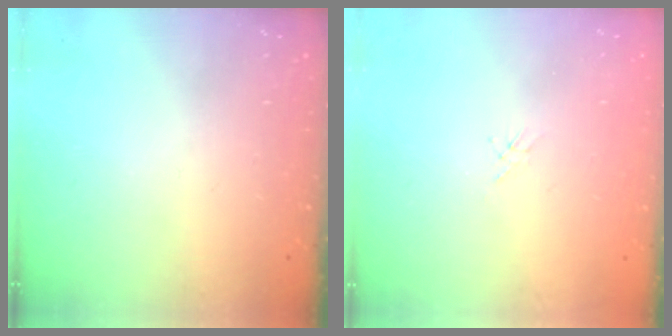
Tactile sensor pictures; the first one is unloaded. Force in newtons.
{"total": 1.3, "press": 1.2, "slide": 0.3}